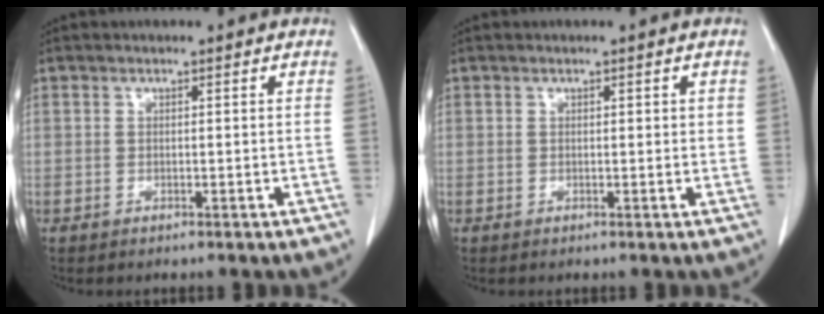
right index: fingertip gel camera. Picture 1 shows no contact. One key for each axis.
{"total": 1.3, "fx": 0.4, "fy": 0.5, "fz": 1.1, "tx": -0.012, "ty": 0.001, "tz": 0.003}